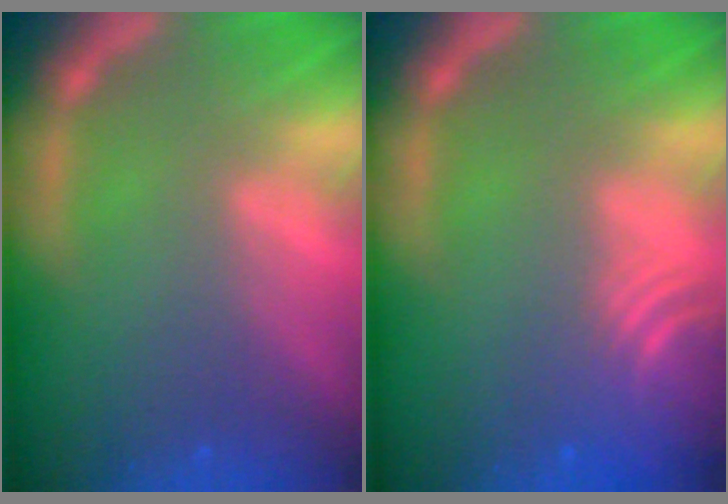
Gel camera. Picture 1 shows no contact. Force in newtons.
{"total": 5.1}